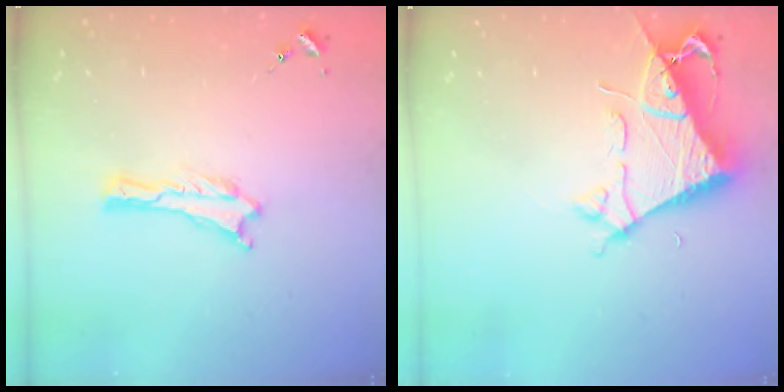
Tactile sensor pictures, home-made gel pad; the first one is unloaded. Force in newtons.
{"total": 7.2, "press": 7.2, "slide": 0.7}